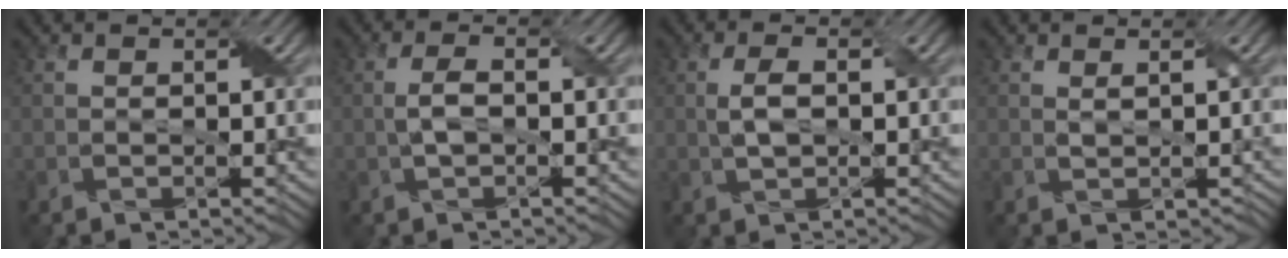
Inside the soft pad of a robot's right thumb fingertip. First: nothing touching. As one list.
[{"total": 2.6, "force": [-0.3, 1.1, 2.3], "torque": [-0.056, 0.006, -0.007]}, {"total": 2.9, "force": [0.1, 1.3, 2.6], "torque": [-0.059, 0.004, 0.001]}, {"total": 0.8, "force": [0.4, 0.2, 0.7], "torque": [-0.019, 0.000, 0.013]}]